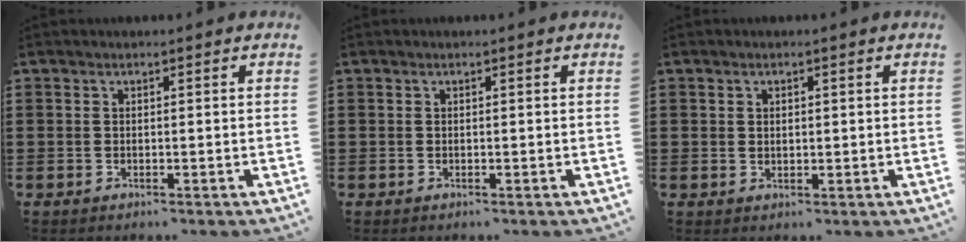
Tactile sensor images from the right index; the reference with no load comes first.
{"total": 0.0}
{"total": 1.1, "force": [0.6, 0.8, 0.4], "torque": [-0.010, 0.005, 0.011]}